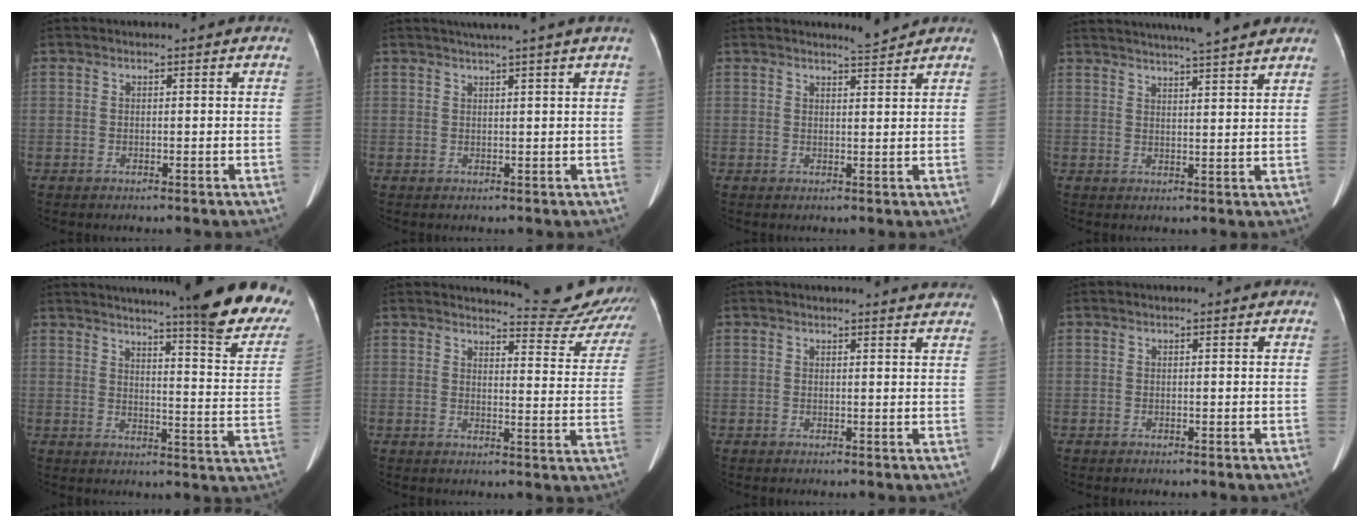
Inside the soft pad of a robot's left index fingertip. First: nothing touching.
{"total": 4.3, "force": [3.3, -1.2, 2.4], "torque": [-0.030, 0.012, 0.050]}
{"total": 1.9, "force": [1.9, -0.4, 0.0], "torque": [-0.005, -0.010, 0.033]}
{"total": 14.1, "force": [12.6, 0.3, 6.1], "torque": [-0.100, 0.018, 0.166]}
{"total": 21.7, "force": [18.0, 0.9, 12.1], "torque": [-0.152, -0.073, 0.212]}
{"total": 13.1, "force": [13.0, 1.0, 0.4], "torque": [0.017, -0.081, 0.127]}
{"total": 5.2, "force": [5.1, 0.4, 0.7], "torque": [-0.006, -0.005, 0.035]}
{"total": 0.0}